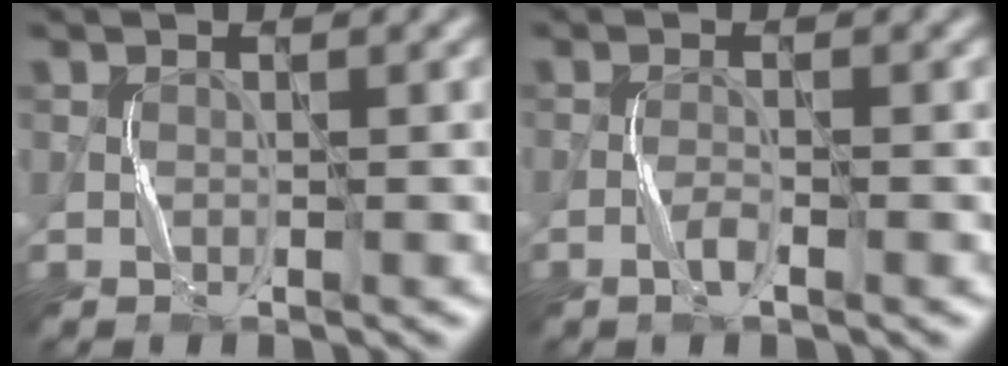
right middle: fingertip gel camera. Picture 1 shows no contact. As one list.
[{"total": 1.1, "force": [-0.7, 0.1, 0.9], "torque": [-0.018, 0.004, -0.016]}]